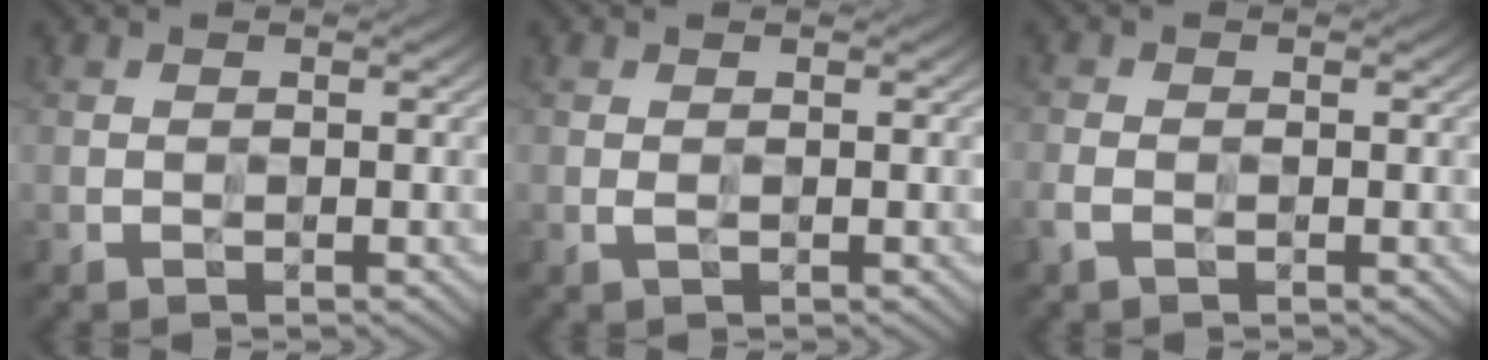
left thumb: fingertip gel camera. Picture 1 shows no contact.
{"total": 0.0}
{"total": 3.5, "force": [-1.8, 2.1, 2.2], "torque": [-0.046, -0.006, -0.037]}